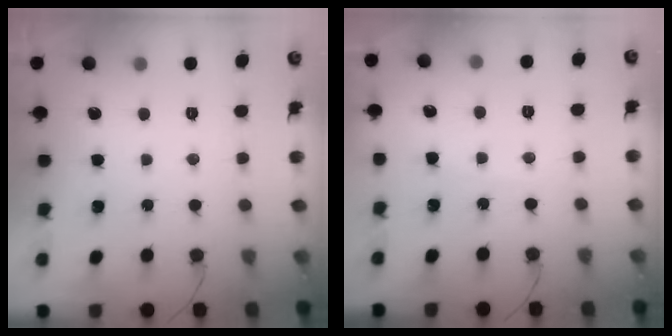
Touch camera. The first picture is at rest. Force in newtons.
{"total": 2.3, "press": 2.3, "slide": 0.3}